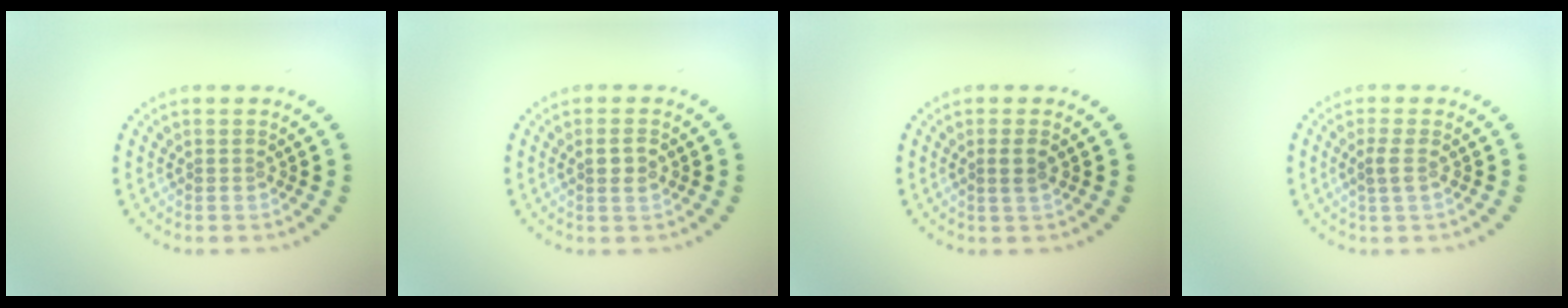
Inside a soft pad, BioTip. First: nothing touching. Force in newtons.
{"total": 1.4, "press": 1.4, "slide": 0.4}
{"total": 1.1, "press": 1.0, "slide": 0.5}
{"total": 1.3, "press": 1.0, "slide": 0.8}